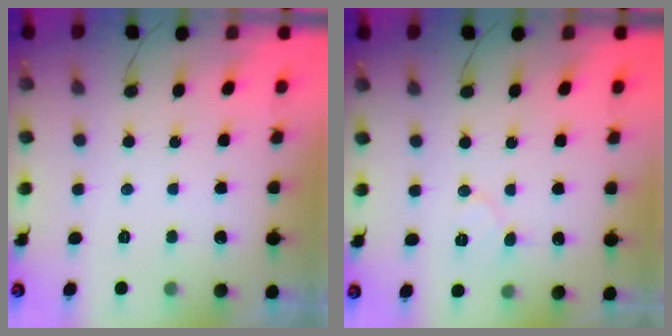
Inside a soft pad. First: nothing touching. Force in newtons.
{"total": 6.3, "press": 6.3, "slide": 0.7}